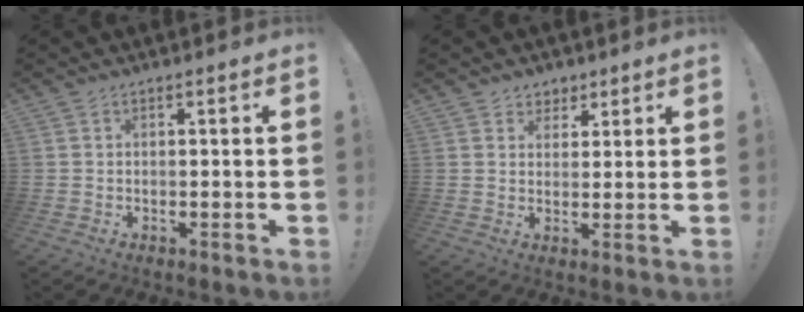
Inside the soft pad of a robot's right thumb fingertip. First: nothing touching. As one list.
[{"total": 4.4, "force": [2.6, 3.5, 0.2], "torque": [-0.001, -0.015, 0.050]}]